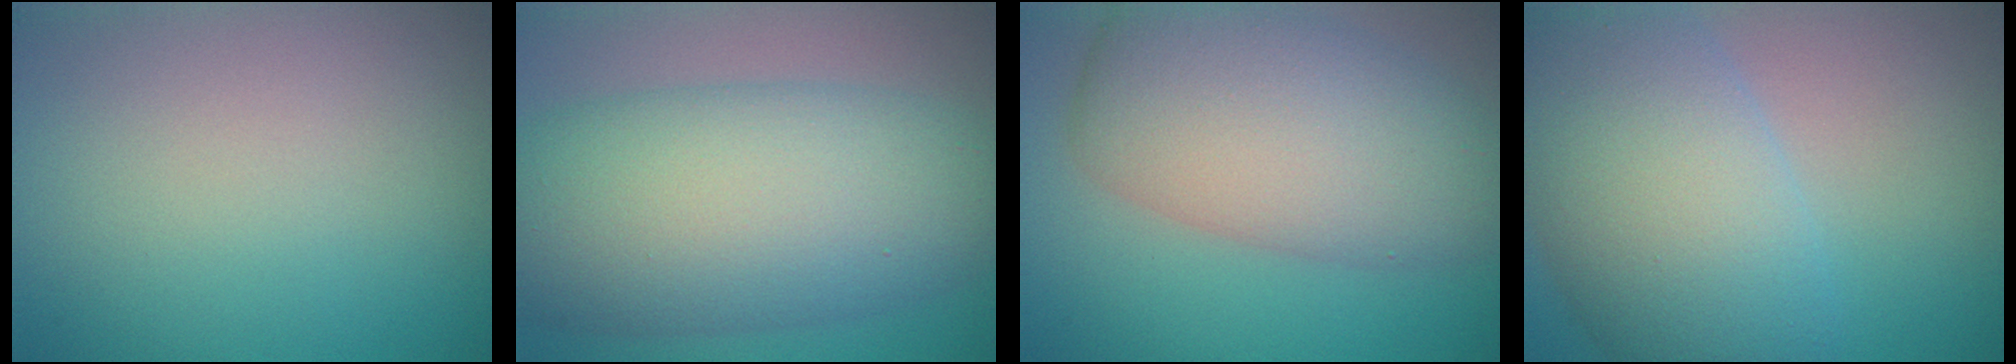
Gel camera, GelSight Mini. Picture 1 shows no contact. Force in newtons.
{"total": 12.1, "press": 12.1, "slide": 0.1}
{"total": 8.9, "press": 8.8, "slide": 0.8}
{"total": 9.9, "press": 9.9, "slide": 0.3}